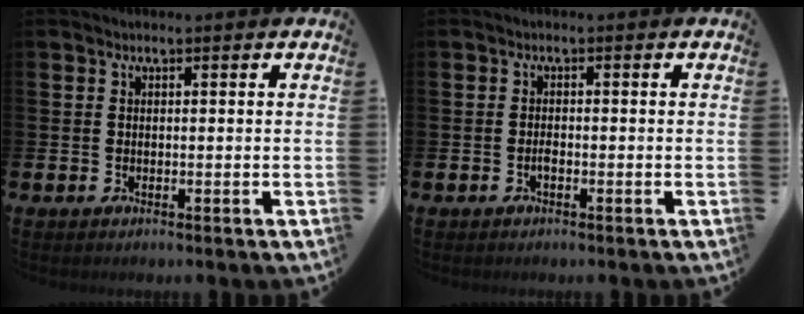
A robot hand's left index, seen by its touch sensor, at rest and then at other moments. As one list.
[{"total": 0.9, "force": [-0.5, 0.3, 0.7], "torque": [-0.008, -0.005, -0.011]}]